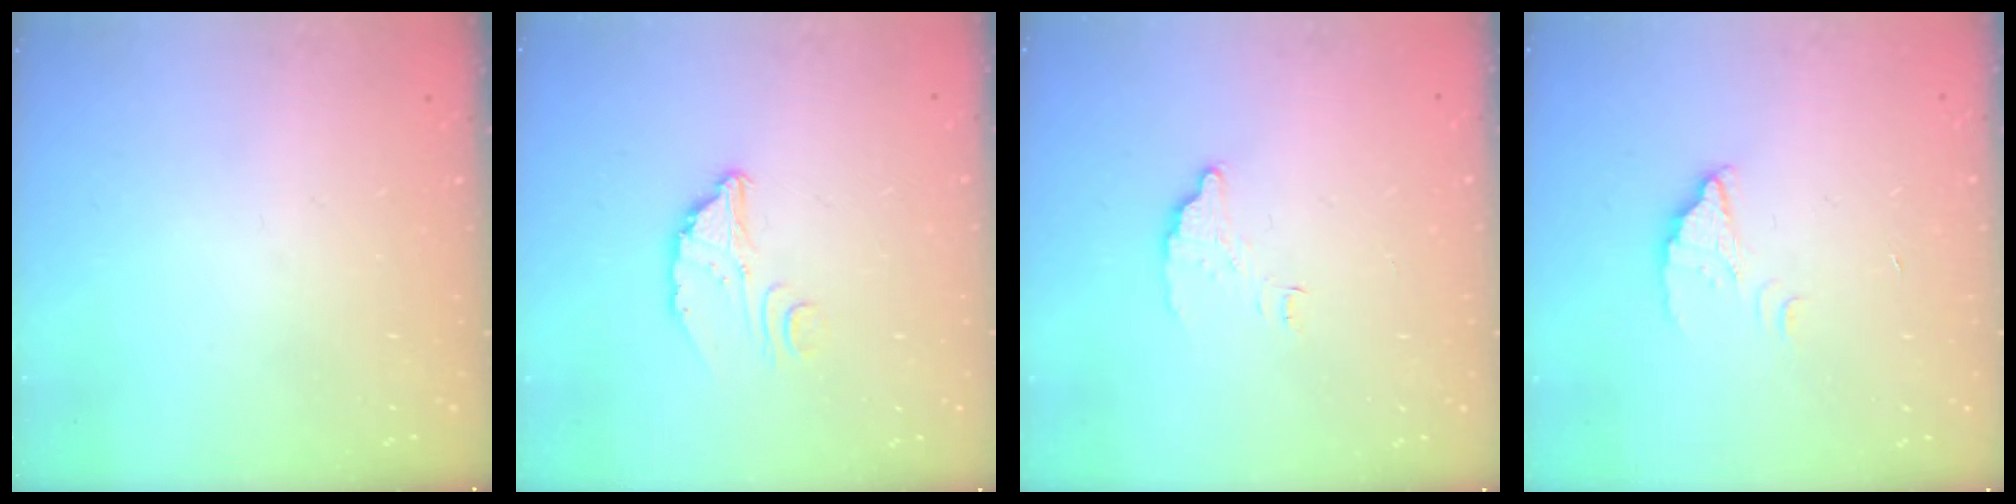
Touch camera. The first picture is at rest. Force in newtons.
{"total": 3.1, "press": 3.1, "slide": 0.2}
{"total": 3.6, "press": 3.6, "slide": 0.1}
{"total": 2.4, "press": 2.4, "slide": 0.1}